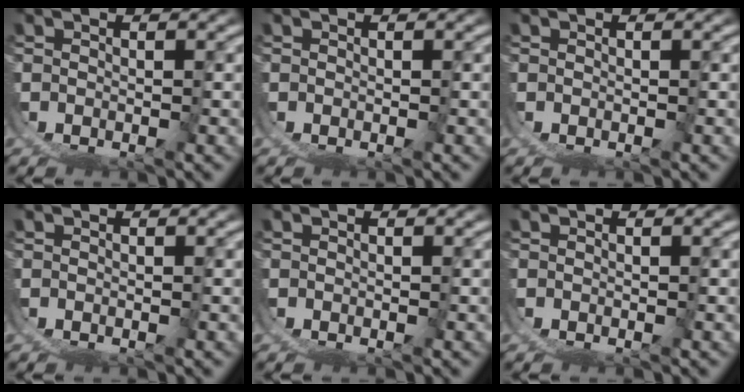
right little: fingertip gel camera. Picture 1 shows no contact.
{"total": 0.0}
{"total": 0.0}
{"total": 0.0}
{"total": 0.0}
{"total": 0.0}